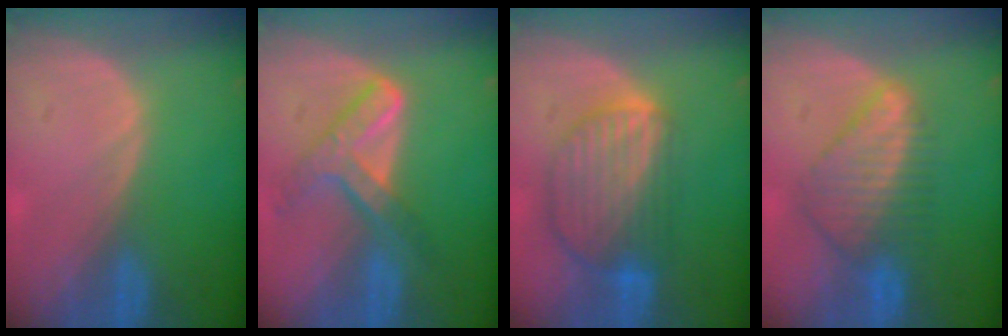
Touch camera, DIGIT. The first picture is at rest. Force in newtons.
{"total": 7.1, "press": 6.1, "slide": 3.7}
{"total": 9.2, "press": 7.9, "slide": 4.7}
{"total": 7.7, "press": 7.0, "slide": 3.2}